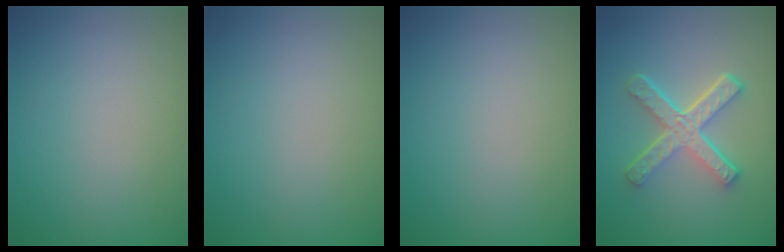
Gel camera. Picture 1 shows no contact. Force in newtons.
{"total": 0.0}
{"total": 0.0}
{"total": 5.3, "press": 3.7, "slide": 3.9}